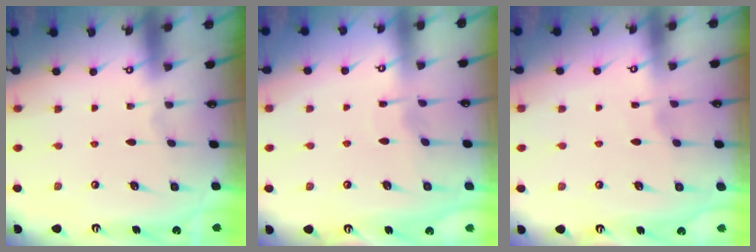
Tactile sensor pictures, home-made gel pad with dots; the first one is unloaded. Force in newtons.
{"total": 2.3, "press": 2.3, "slide": 0.3}
{"total": 2.2, "press": 2.1, "slide": 0.3}